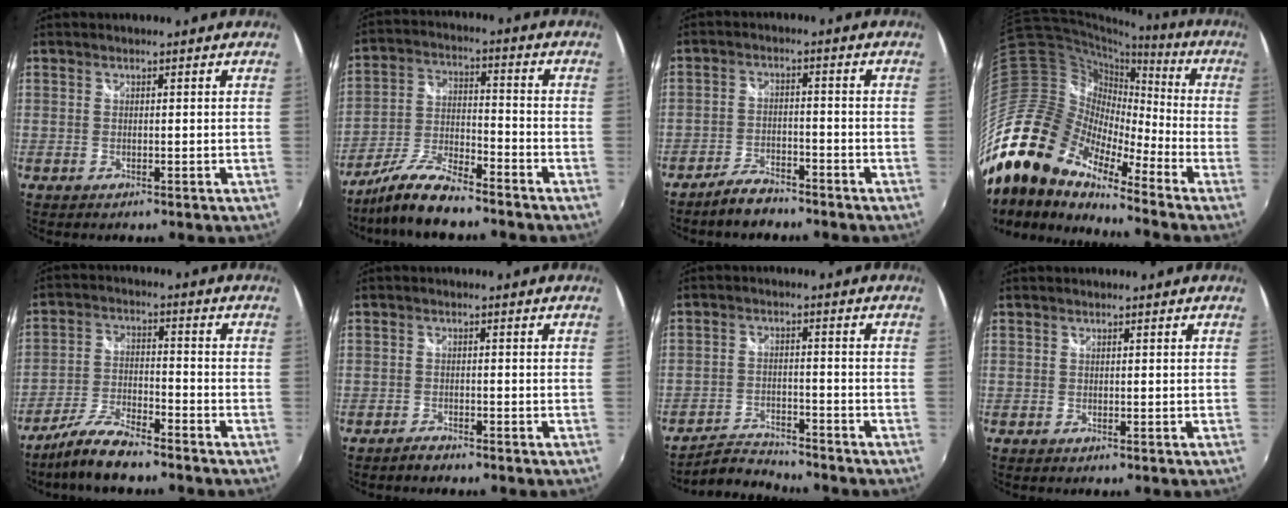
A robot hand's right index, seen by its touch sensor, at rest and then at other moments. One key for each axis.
{"total": 10.8, "fx": -9.0, "fy": 2.0, "fz": 5.6, "tx": -0.119, "ty": 0.001, "tz": -0.171}
{"total": 5.3, "fx": -4.6, "fy": 1.8, "fz": 2.1, "tx": -0.061, "ty": 0.003, "tz": -0.081}
{"total": 22.4, "fx": -16.5, "fy": 9.3, "fz": 11.8, "tx": -0.215, "ty": -0.020, "tz": -0.333}
{"total": 8.8, "fx": -7.3, "fy": 1.7, "fz": 4.6, "tx": -0.100, "ty": -0.001, "tz": -0.138}
{"total": 1.8, "fx": -1.7, "fy": 0.4, "fz": 0.3, "tx": -0.012, "ty": -0.001, "tz": -0.034}
{"total": 6.3, "fx": -6.2, "fy": 1.0, "fz": 0.5, "tx": -0.035, "ty": 0.008, "tz": -0.113}
{"total": 0.0}